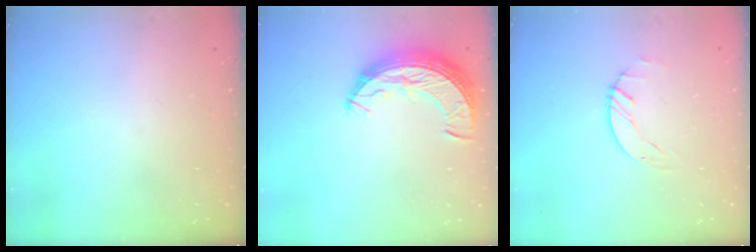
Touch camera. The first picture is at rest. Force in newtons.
{"total": 10.0, "press": 10.0, "slide": 0.7}
{"total": 0.7, "press": 0.7, "slide": 0.2}